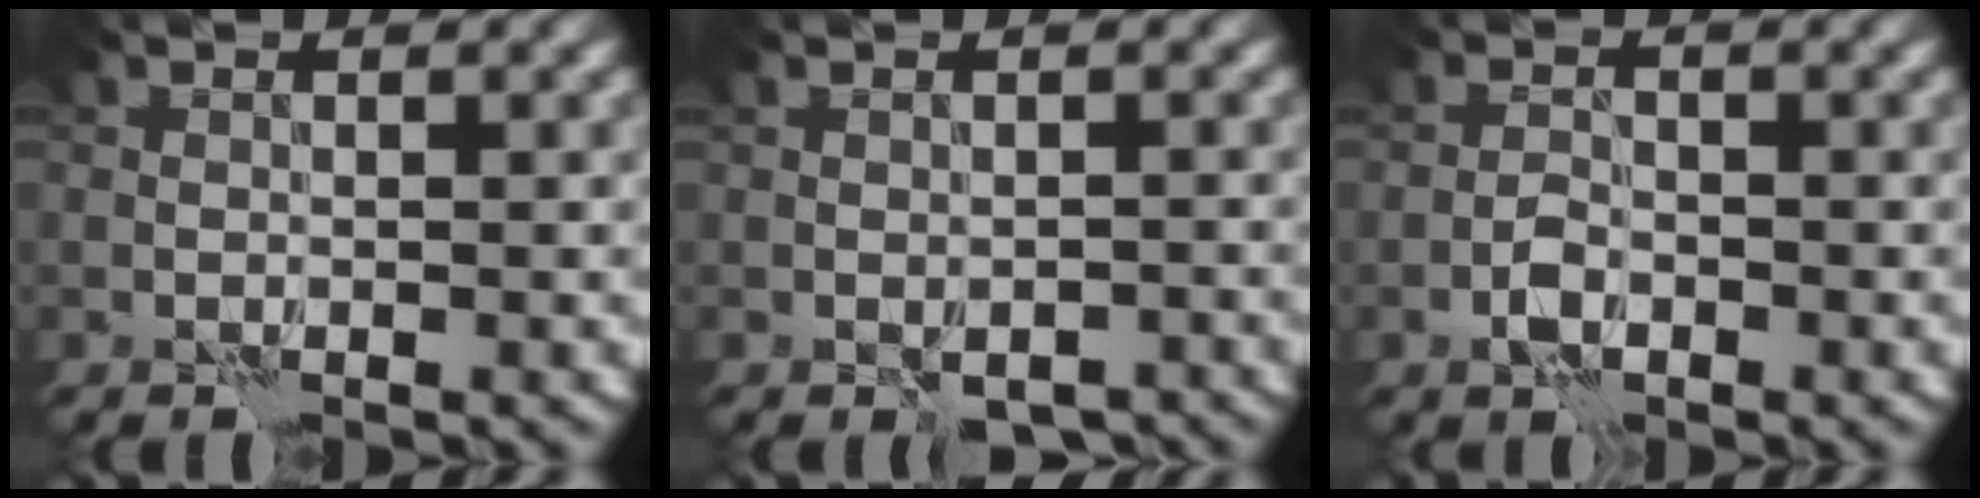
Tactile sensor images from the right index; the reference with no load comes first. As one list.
[{"total": 3.2, "force": [-2.3, 1.6, 1.6], "torque": [-0.024, -0.003, -0.029]}, {"total": 2.0, "force": [-1.1, 1.1, 1.3], "torque": [-0.021, 0.006, -0.024]}]